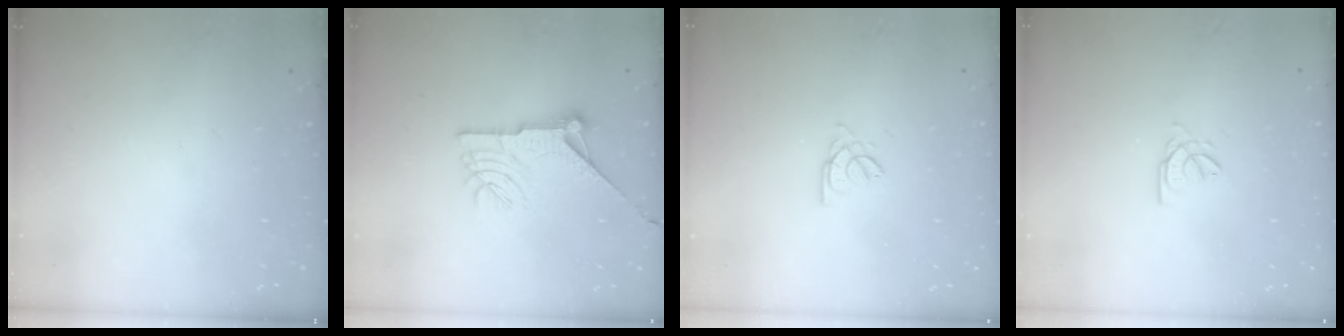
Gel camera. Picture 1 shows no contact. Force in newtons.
{"total": 12.6, "press": 12.6, "slide": 0.4}
{"total": 2.0, "press": 2.0, "slide": 0.4}
{"total": 2.6, "press": 2.6, "slide": 0.1}